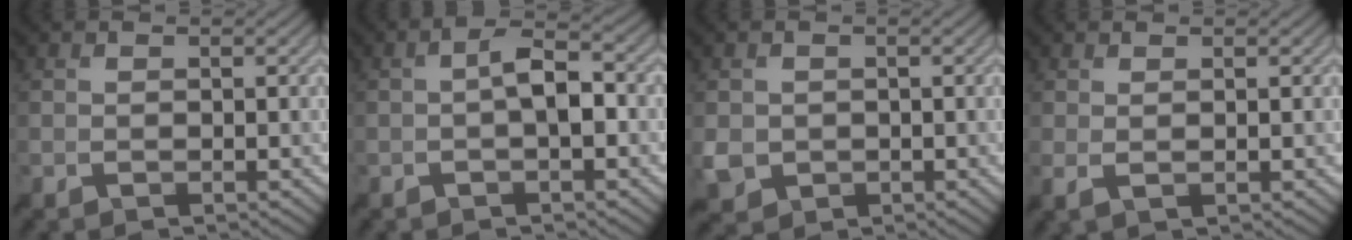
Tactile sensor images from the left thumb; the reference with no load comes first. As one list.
[{"total": 4.0, "force": [-0.8, 1.1, 3.8], "torque": [-0.072, 0.017, -0.025]}, {"total": 2.6, "force": [-0.4, 2.3, 1.1], "torque": [-0.031, -0.006, -0.005]}, {"total": 1.6, "force": [0.4, 0.2, 1.6], "torque": [-0.033, 0.006, 0.005]}]